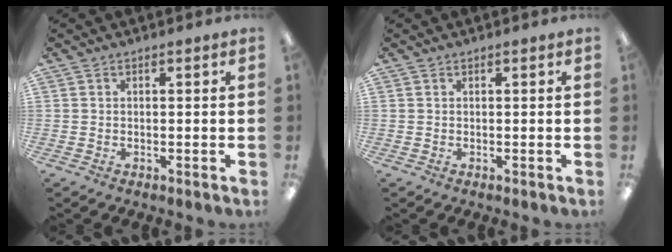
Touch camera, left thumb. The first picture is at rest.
{"total": 0.0}